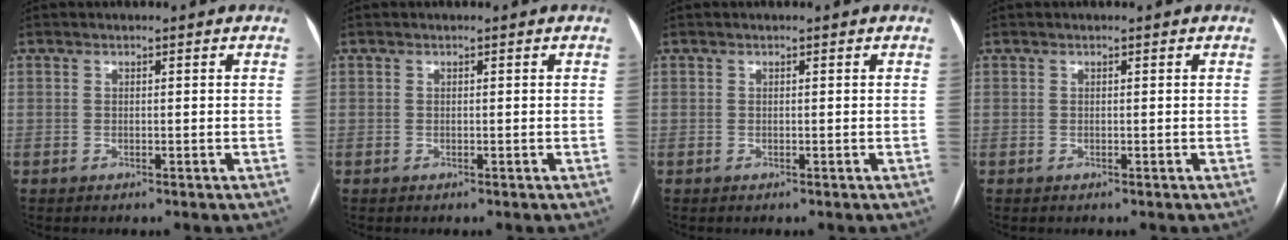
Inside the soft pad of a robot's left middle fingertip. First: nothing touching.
{"total": 0.0}
{"total": 0.0}
{"total": 0.0}